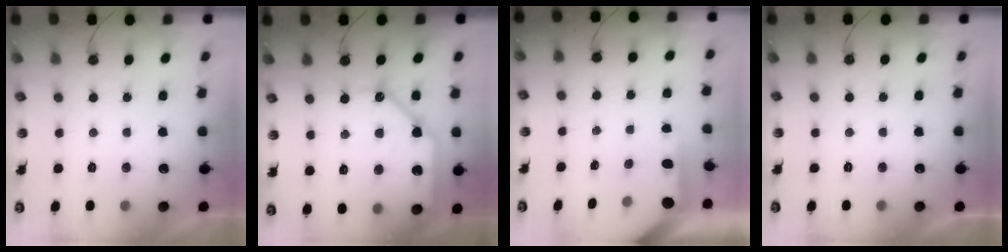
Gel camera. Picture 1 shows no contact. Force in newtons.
{"total": 14.4, "press": 14.3, "slide": 1.9}
{"total": 3.8, "press": 3.7, "slide": 0.4}
{"total": 0.0}